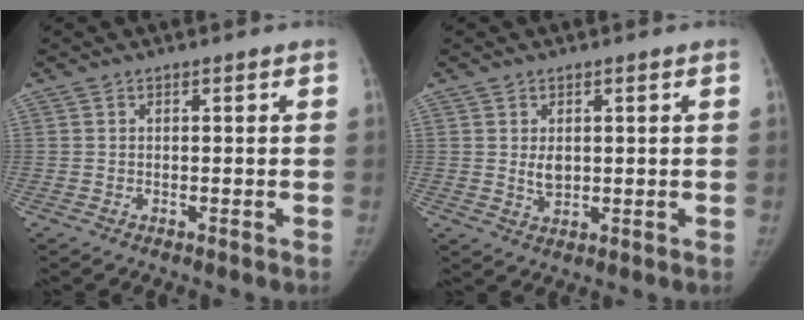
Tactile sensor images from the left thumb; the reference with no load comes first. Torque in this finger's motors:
{"motor_torque": [-0.21, 0.33, 0.37, -0.36, -0.04]}